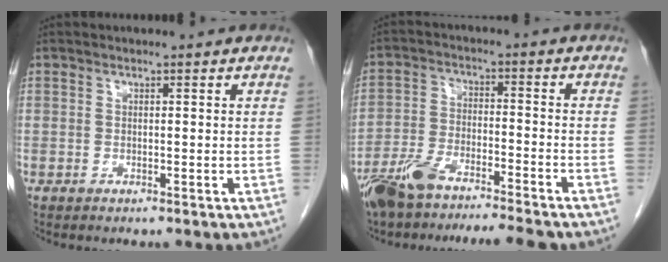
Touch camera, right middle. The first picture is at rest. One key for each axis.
{"total": 12.4, "fx": -10.5, "fy": 1.5, "fz": 6.4, "tx": -0.119, "ty": -0.007, "tz": -0.176}